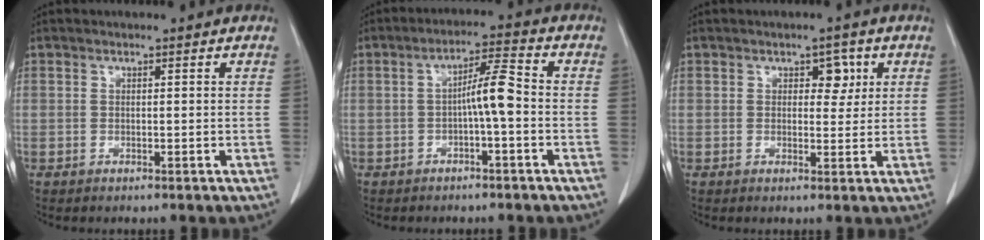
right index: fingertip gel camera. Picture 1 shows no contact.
{"total": 5.3, "force": [-0.9, 0.3, 5.3], "torque": [-0.086, 0.018, -0.014]}
{"total": 3.2, "force": [1.2, 1.9, 2.2], "torque": [-0.022, 0.006, 0.016]}